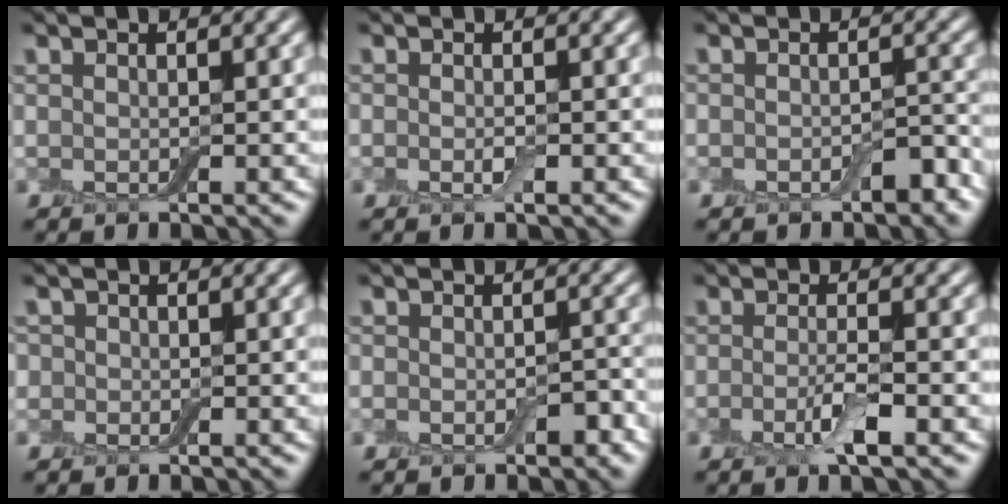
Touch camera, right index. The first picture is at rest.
{"total": 0.9, "force": [-0.3, 0.4, 0.7], "torque": [-0.015, -0.002, -0.005]}
{"total": 2.2, "force": [-1.2, 1.2, 1.5], "torque": [-0.022, 0.003, -0.018]}
{"total": 1.5, "force": [0.2, 1.4, 0.3], "torque": [0.002, 0.002, -0.012]}
{"total": 2.4, "force": [-1.1, 1.6, 1.5], "torque": [-0.021, -0.003, -0.019]}
{"total": 2.6, "force": [-1.0, 0.5, 2.3], "torque": [-0.046, -0.002, -0.024]}